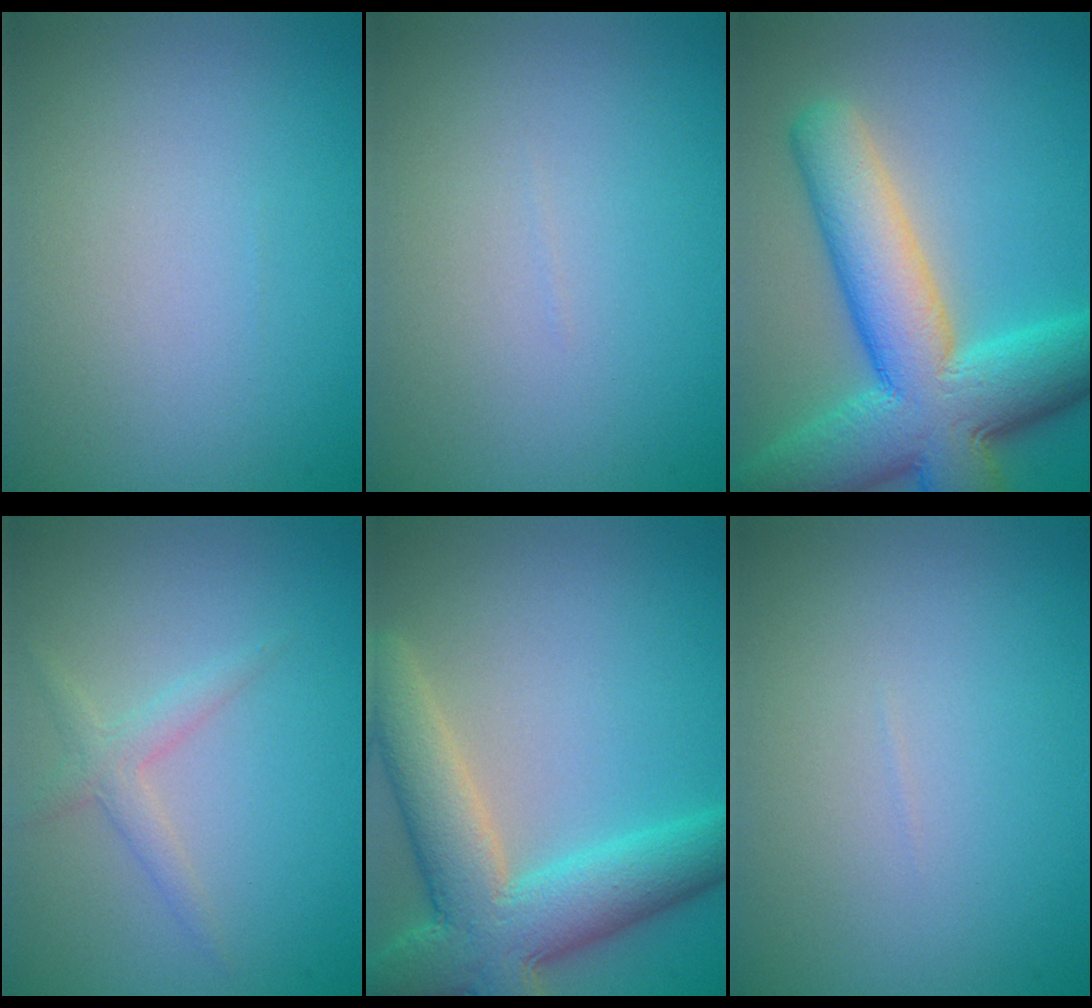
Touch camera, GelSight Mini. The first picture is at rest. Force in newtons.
{"total": 0.0}
{"total": 12.0, "press": 12.0, "slide": 0.4}
{"total": 1.7, "press": 1.7, "slide": 0.1}
{"total": 9.0, "press": 9.0, "slide": 0.3}
{"total": 0.0}